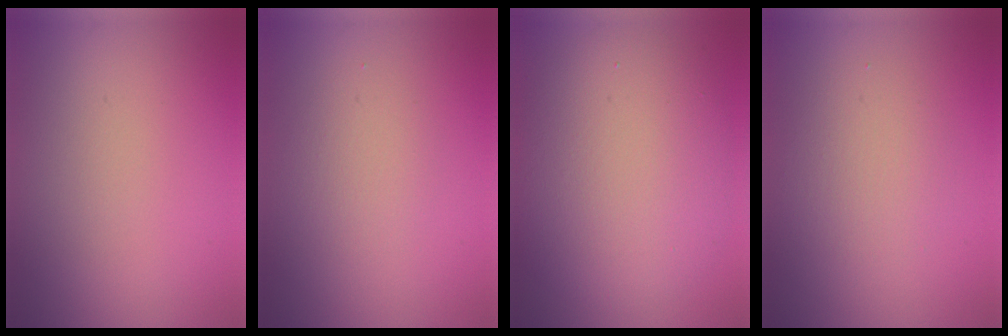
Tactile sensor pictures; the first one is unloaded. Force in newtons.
{"total": 1.9, "press": 1.9, "slide": 0.2}
{"total": 8.8, "press": 8.8, "slide": 0.7}
{"total": 2.6, "press": 2.6, "slide": 0.3}